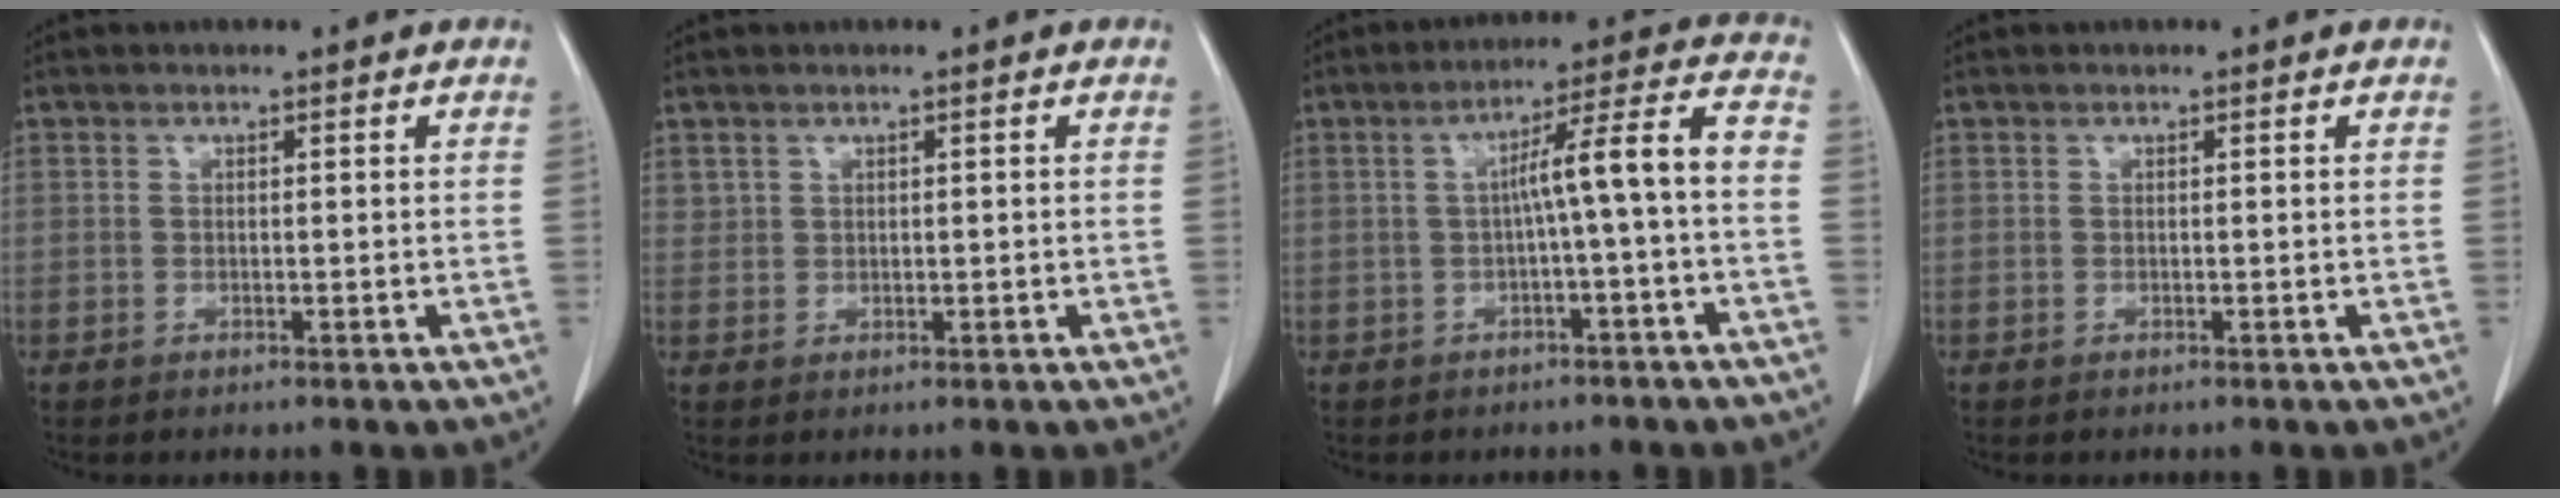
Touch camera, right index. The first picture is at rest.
{"total": 1.2, "force": [0.7, 0.9, 0.2], "torque": [0.003, 0.004, 0.014]}
{"total": 8.0, "force": [-1.3, -0.6, 7.9], "torque": [-0.117, 0.029, -0.016]}
{"total": 0.0}